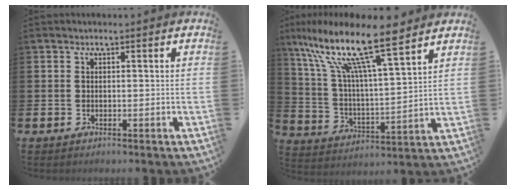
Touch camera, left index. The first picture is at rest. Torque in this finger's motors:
{"motor_torque": [1.33, -0.81, 1.05, 0.21]}